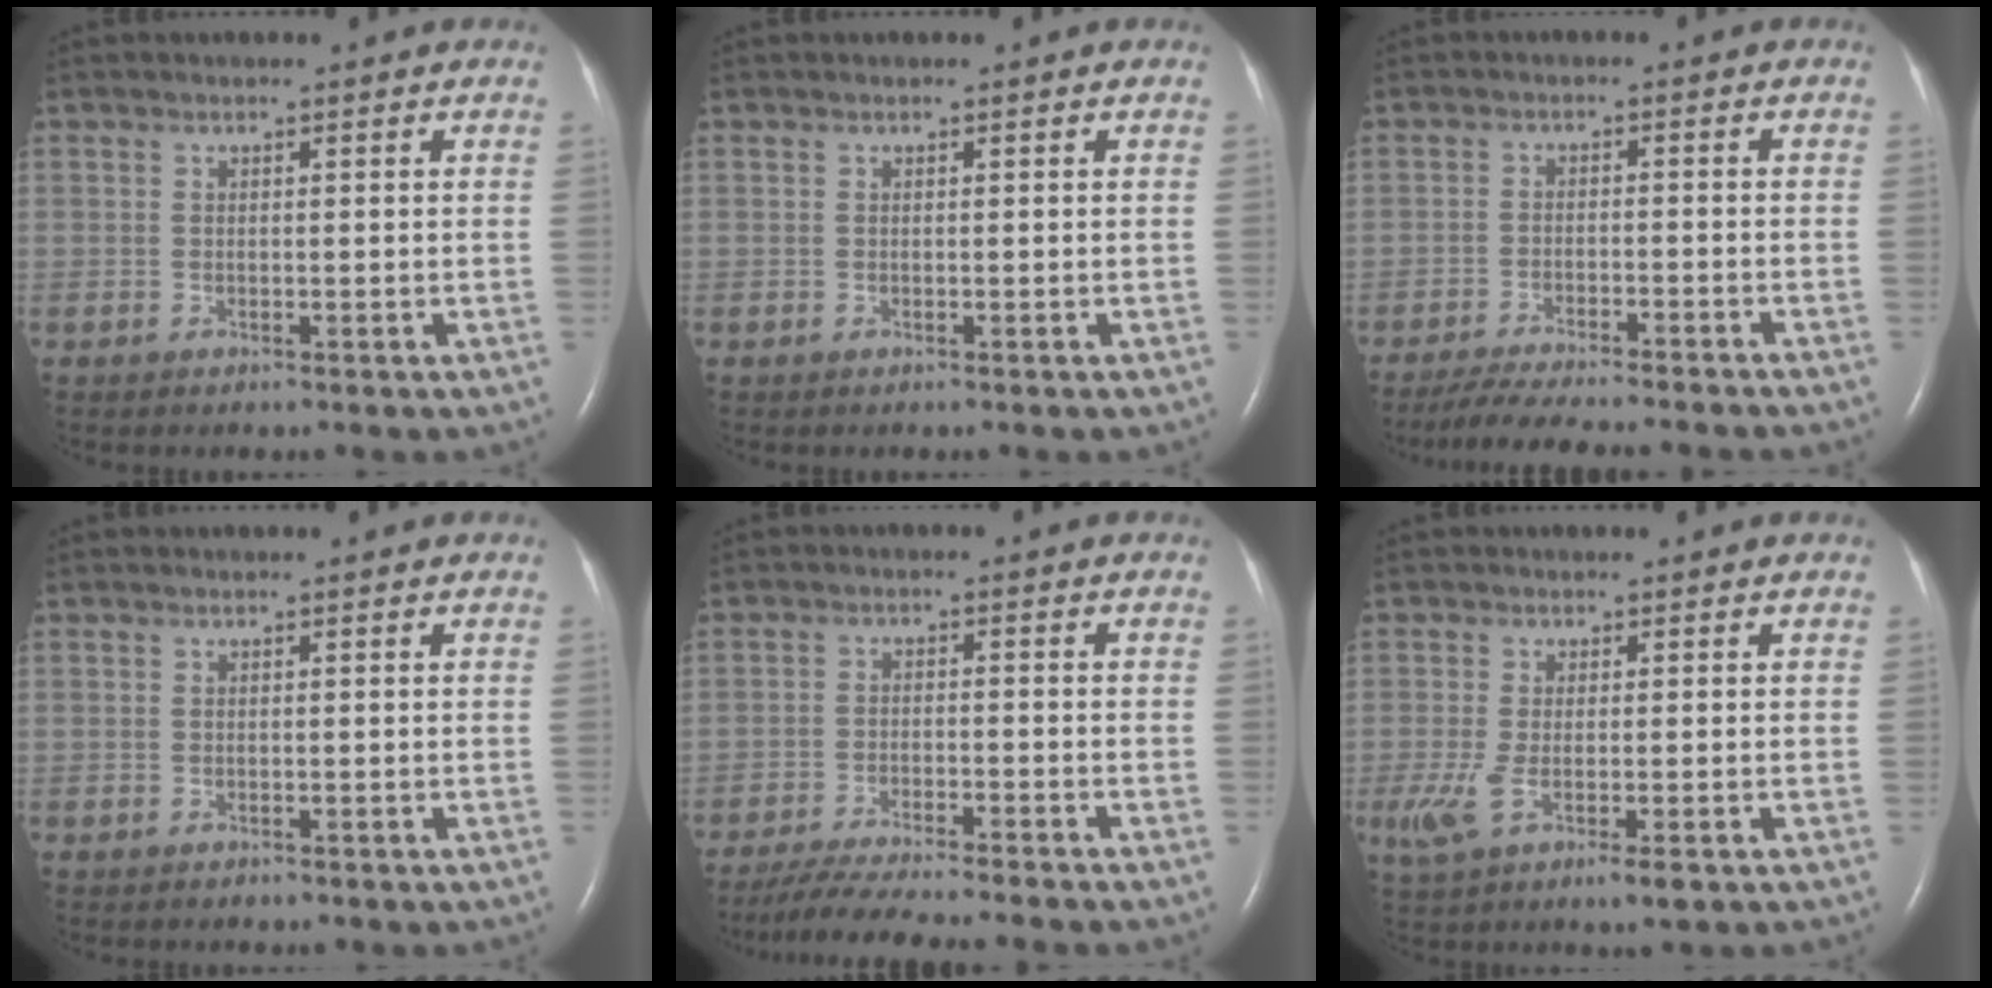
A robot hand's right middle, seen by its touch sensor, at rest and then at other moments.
{"total": 0.0}
{"total": 12.1, "force": [-10.8, 0.2, 5.5], "torque": [-0.074, -0.019, -0.160]}
{"total": 0.0}
{"total": 9.8, "force": [-8.7, -0.9, 4.5], "torque": [-0.066, -0.026, -0.142]}
{"total": 6.5, "force": [-2.5, 1.7, 5.7], "torque": [-0.114, -0.019, -0.040]}